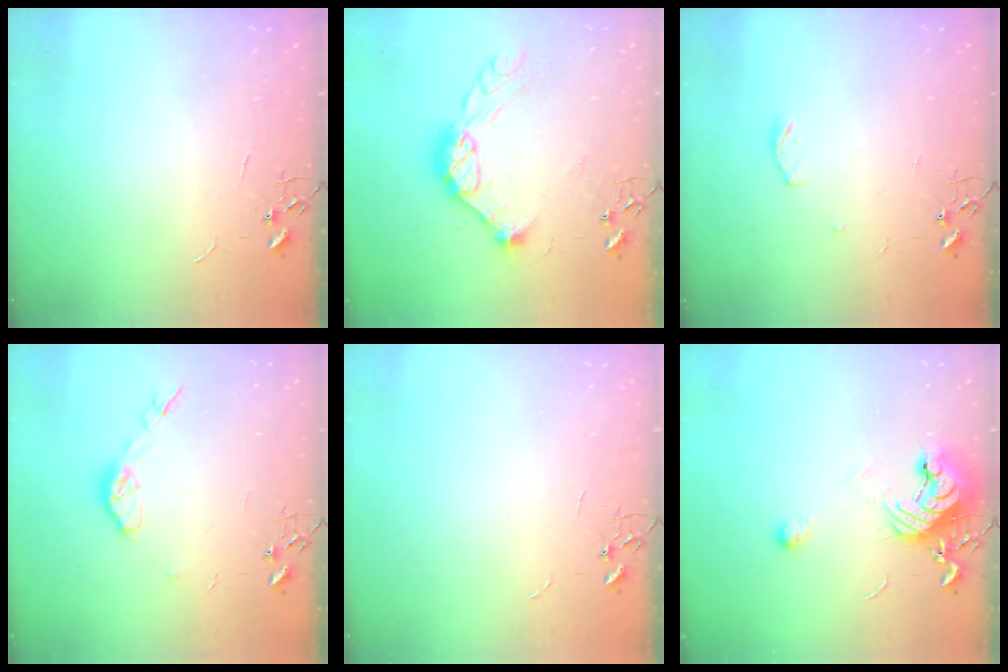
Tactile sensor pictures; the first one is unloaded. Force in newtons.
{"total": 14.0, "press": 14.0, "slide": 1.2}
{"total": 4.0, "press": 3.9, "slide": 0.6}
{"total": 8.3, "press": 8.3, "slide": 0.5}
{"total": 0.0}
{"total": 11.3, "press": 11.3, "slide": 0.9}